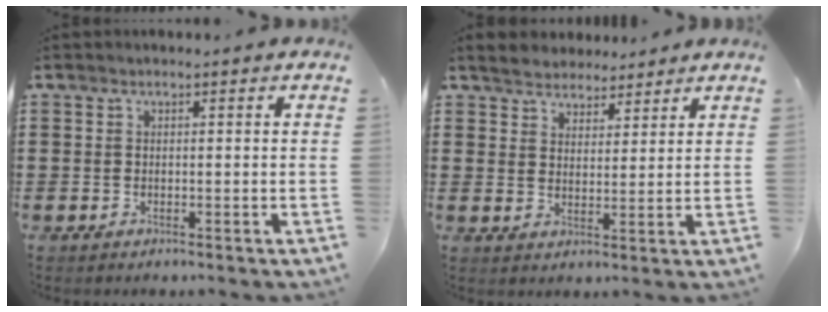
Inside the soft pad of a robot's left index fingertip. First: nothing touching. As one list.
[{"total": 4.0, "force": [3.7, 1.7, 0.0], "torque": [-0.017, -0.004, 0.069]}]